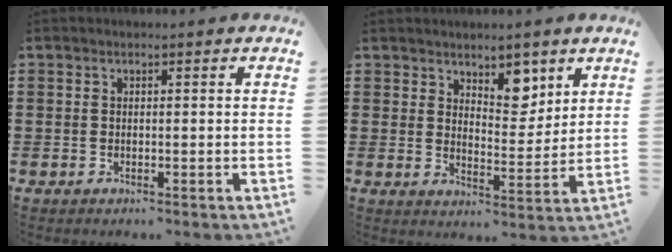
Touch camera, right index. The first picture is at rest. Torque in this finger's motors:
{"motor_torque": [0.08, 0.21, 0.12, 0.03]}